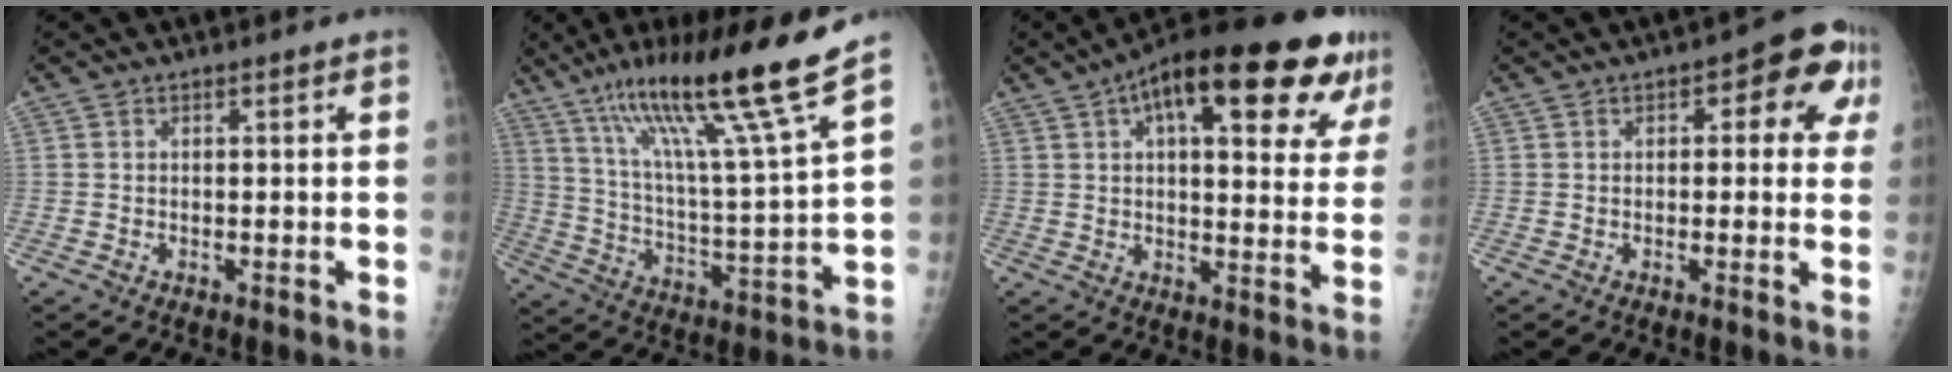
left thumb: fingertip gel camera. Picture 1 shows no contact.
{"total": 20.5, "force": [14.3, -0.6, 14.6], "torque": [-0.225, -0.078, 0.245]}
{"total": 25.2, "force": [12.0, 9.2, 20.2], "torque": [-0.270, 0.013, 0.163]}
{"total": 8.9, "force": [2.6, 4.2, 7.4], "torque": [-0.049, 0.016, 0.020]}